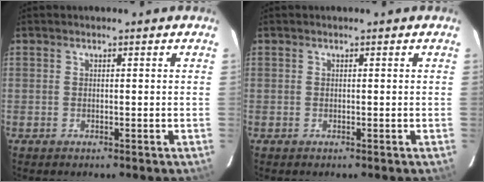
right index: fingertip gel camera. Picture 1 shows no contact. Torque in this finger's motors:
{"motor_torque": [-0.10, 0.00, 0.04, 0.00]}